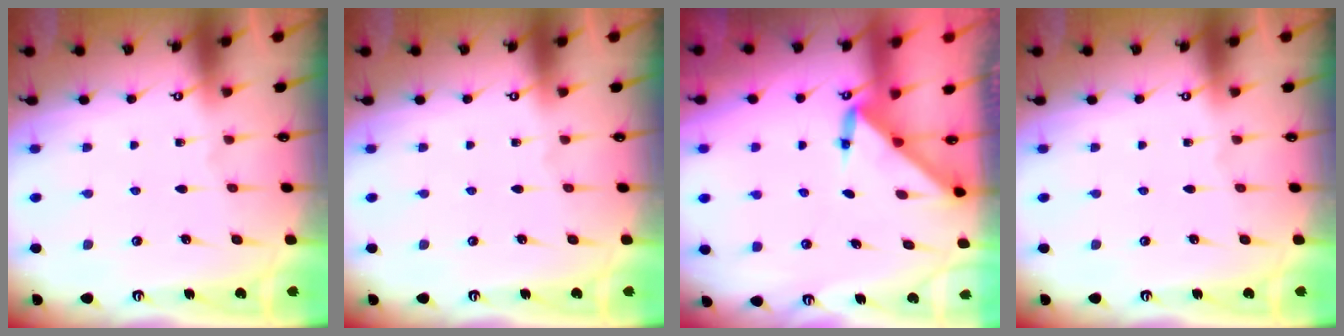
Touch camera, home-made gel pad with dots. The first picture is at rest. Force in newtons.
{"total": 0.0}
{"total": 3.0, "press": 3.0, "slide": 0.3}
{"total": 0.0}